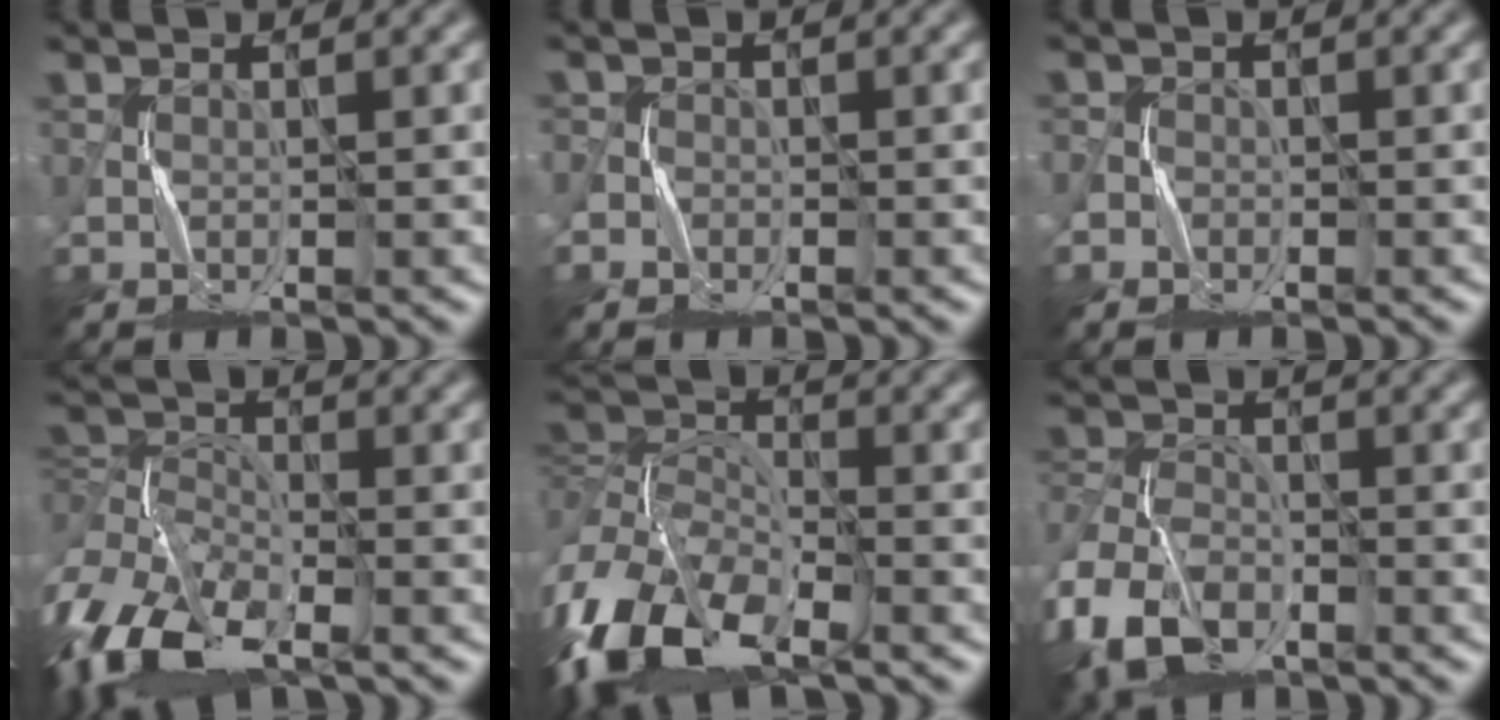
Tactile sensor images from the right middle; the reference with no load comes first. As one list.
[{"total": 1.0, "force": [-0.5, 0.8, -0.4], "torque": [0.020, 0.001, -0.010]}, {"total": 1.0, "force": [-0.5, 0.7, -0.4], "torque": [0.018, 0.001, -0.010]}, {"total": 9.9, "force": [-5.4, 5.2, 6.4], "torque": [-0.126, -0.005, -0.120]}, {"total": 11.4, "force": [-5.8, 6.4, 7.4], "torque": [-0.155, -0.009, -0.128]}, {"total": 8.8, "force": [-4.9, 5.3, 5.0], "torque": [-0.113, -0.016, -0.107]}]